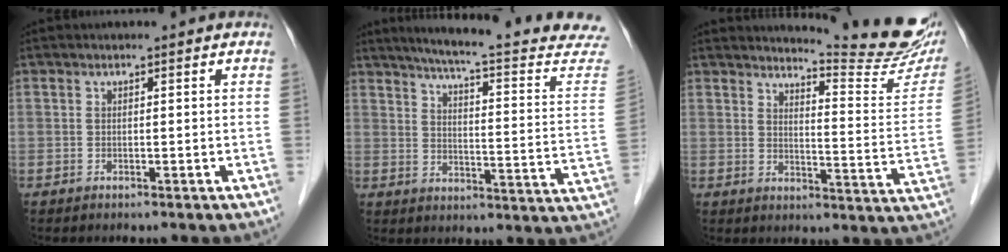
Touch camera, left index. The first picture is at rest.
{"total": 22.5, "force": [20.0, 0.2, 10.4], "torque": [-0.144, -0.062, 0.242]}
{"total": 14.9, "force": [14.2, -0.2, 4.6], "torque": [-0.063, -0.091, 0.163]}